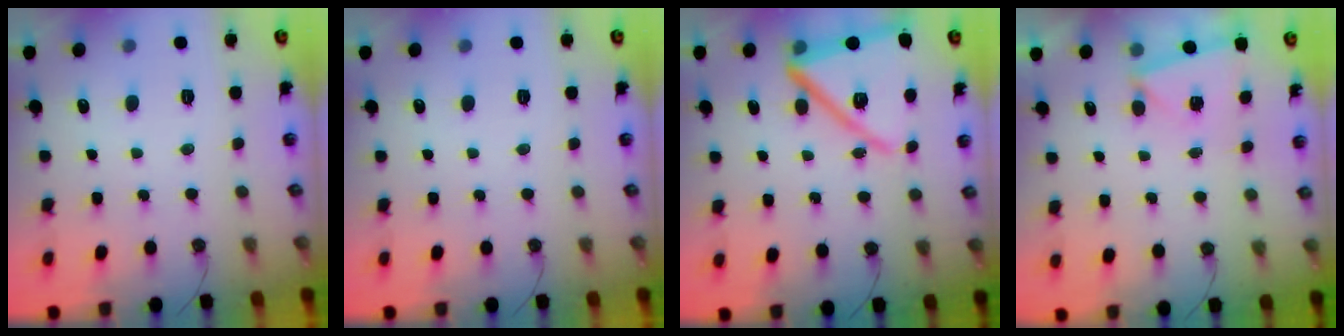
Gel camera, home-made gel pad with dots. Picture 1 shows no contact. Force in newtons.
{"total": 0.0}
{"total": 17.7, "press": 17.7, "slide": 1.3}
{"total": 2.8, "press": 1.5, "slide": 2.3}